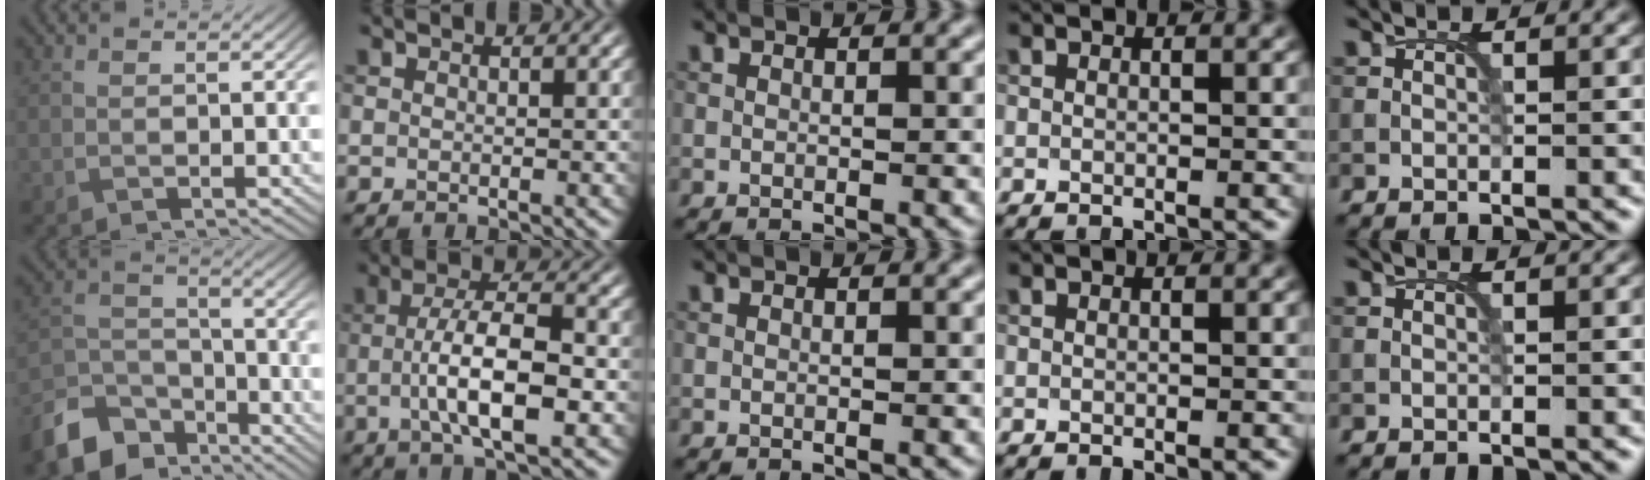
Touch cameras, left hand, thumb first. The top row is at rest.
{"thumb": {"total": 10.6, "force": [-7.5, 5.9, 4.6], "torque": [-0.117, -0.021, -0.140]}, "index": {"total": 6.7, "force": [-1.1, 1.9, 6.3], "torque": [-0.111, 0.003, -0.021]}}